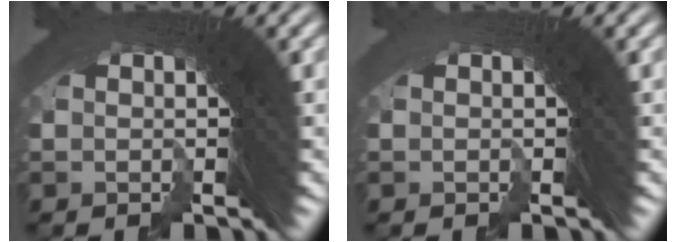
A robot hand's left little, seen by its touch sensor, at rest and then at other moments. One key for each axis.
{"total": 1.2, "fx": -0.3, "fy": -0.7, "fz": -1.0, "tx": 0.016, "ty": -0.002, "tz": -0.003}